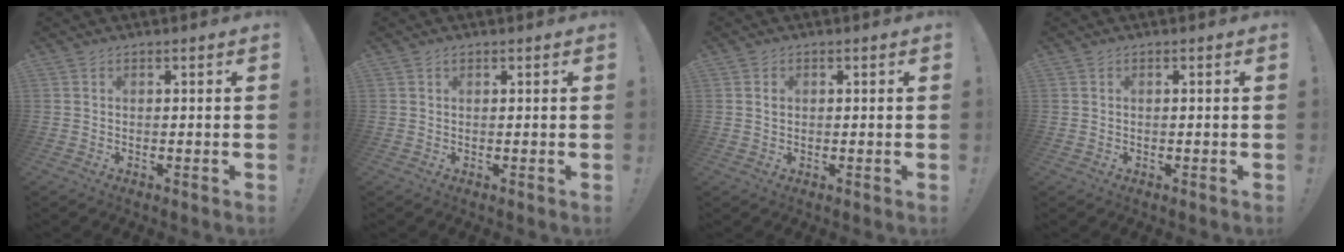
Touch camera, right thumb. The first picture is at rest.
{"total": 0.6, "force": [0.4, 0.3, 0.3], "torque": [-0.003, 0.000, 0.007]}
{"total": 0.9, "force": [0.2, 0.8, 0.2], "torque": [0.000, 0.002, 0.003]}
{"total": 0.5, "force": [-0.3, 0.4, 0.0], "torque": [-0.007, 0.005, -0.004]}